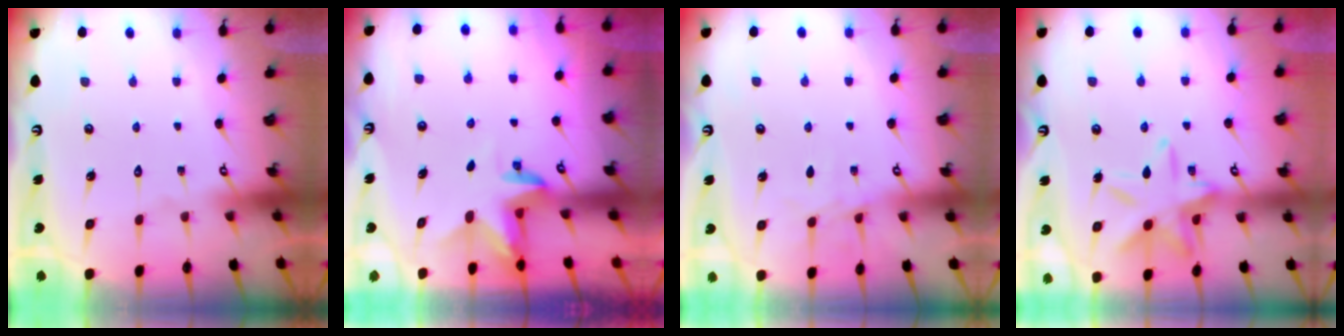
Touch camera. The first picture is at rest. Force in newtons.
{"total": 3.4, "press": 3.4, "slide": 0.2}
{"total": 5.8, "press": 5.8, "slide": 0.5}
{"total": 14.0, "press": 14.0, "slide": 0.8}